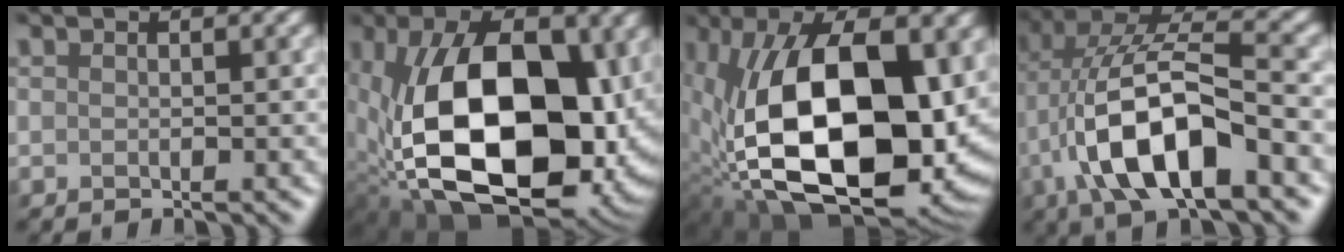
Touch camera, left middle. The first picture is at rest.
{"total": 17.5, "force": [-0.6, 11.2, 13.5], "torque": [-0.255, -0.025, 0.002]}
{"total": 18.4, "force": [0.2, 10.6, 15.1], "torque": [-0.287, -0.027, 0.017]}
{"total": 10.2, "force": [-2.8, 4.2, 8.8], "torque": [-0.185, 0.015, -0.051]}